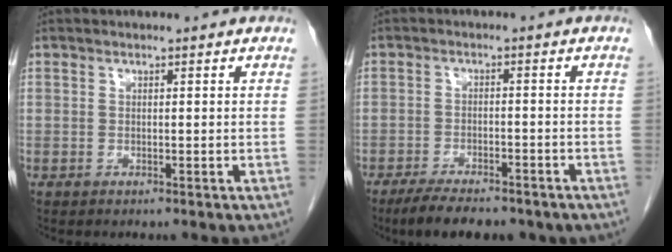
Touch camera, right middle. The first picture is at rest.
{"total": 10.2, "force": [-7.9, 3.4, 5.5], "torque": [-0.076, -0.006, -0.110]}